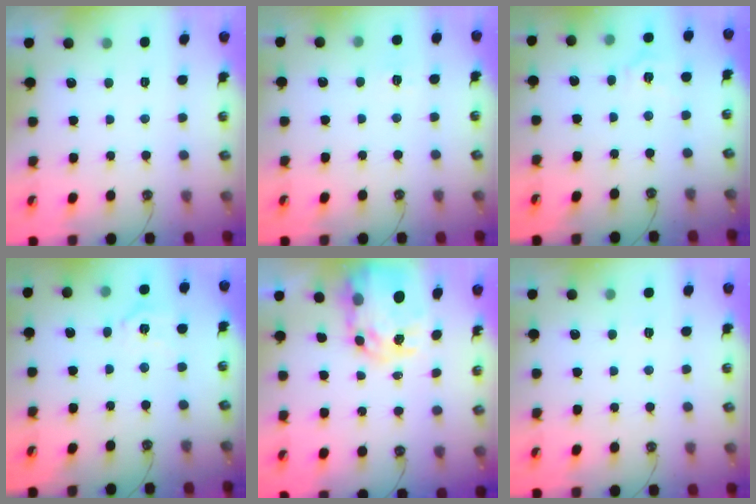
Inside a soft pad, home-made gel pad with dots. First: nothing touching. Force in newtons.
{"total": 6.1, "press": 6.1, "slide": 0.3}
{"total": 5.9, "press": 5.9, "slide": 0.5}
{"total": 7.8, "press": 7.7, "slide": 1.0}
{"total": 9.7, "press": 9.6, "slide": 0.9}
{"total": 2.7, "press": 2.7, "slide": 0.4}